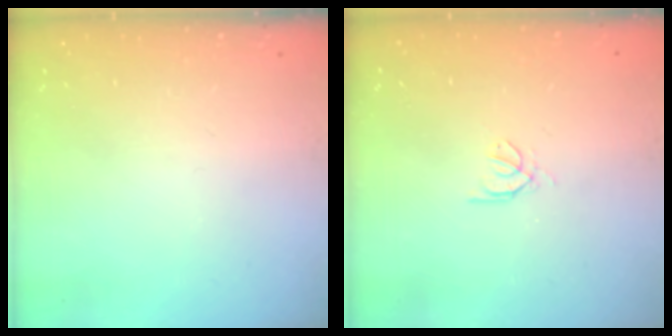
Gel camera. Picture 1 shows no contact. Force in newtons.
{"total": 0.6, "press": 0.4, "slide": 0.3}